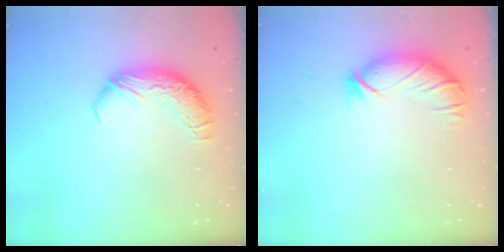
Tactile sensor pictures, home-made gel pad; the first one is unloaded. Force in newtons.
{"total": 2.6, "press": 2.5, "slide": 0.9}